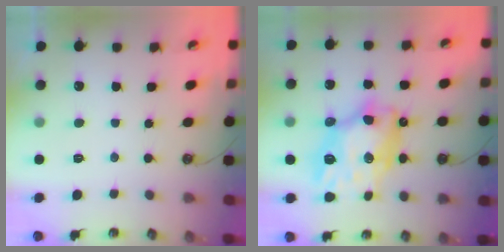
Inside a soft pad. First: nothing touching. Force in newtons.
{"total": 14.9, "press": 14.9, "slide": 1.5}